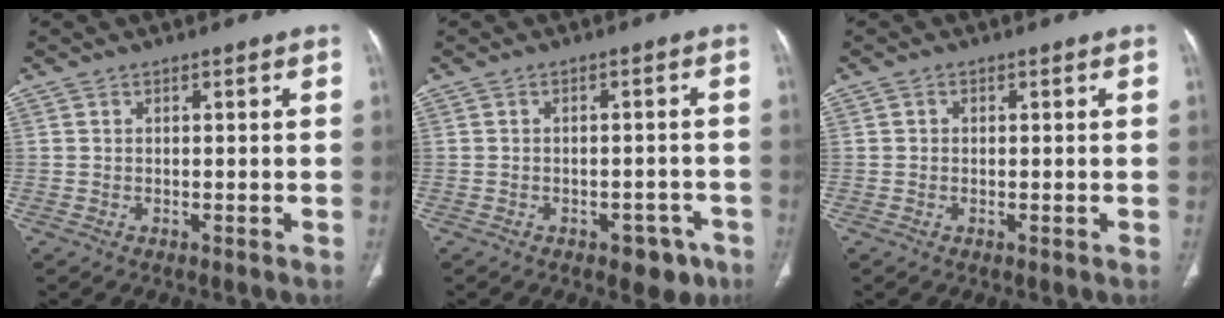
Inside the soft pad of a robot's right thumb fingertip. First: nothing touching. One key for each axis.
{"total": 5.2, "fx": -3.1, "fy": 3.0, "fz": 2.9, "tx": -0.016, "ty": 0.020, "tz": -0.036}
{"total": 0.7, "fx": 0.1, "fy": 0.6, "fz": 0.2, "tx": 0.000, "ty": 0.002, "tz": 0.000}